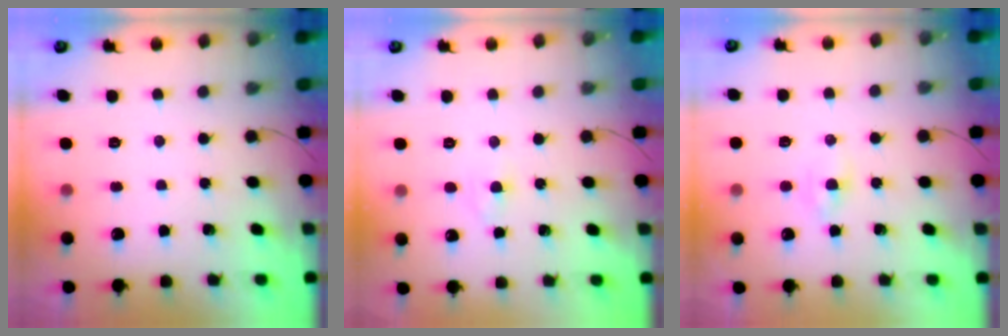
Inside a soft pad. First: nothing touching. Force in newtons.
{"total": 2.1, "press": 2.0, "slide": 0.9}
{"total": 1.8, "press": 1.7, "slide": 0.7}